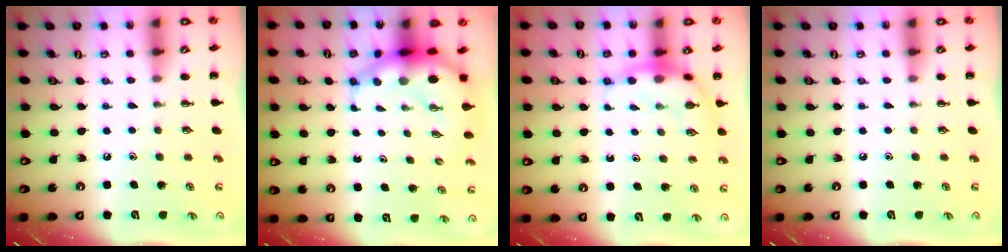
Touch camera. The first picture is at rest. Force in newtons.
{"total": 7.2, "press": 7.0, "slide": 1.9}
{"total": 7.4, "press": 7.4, "slide": 0.7}
{"total": 0.0}